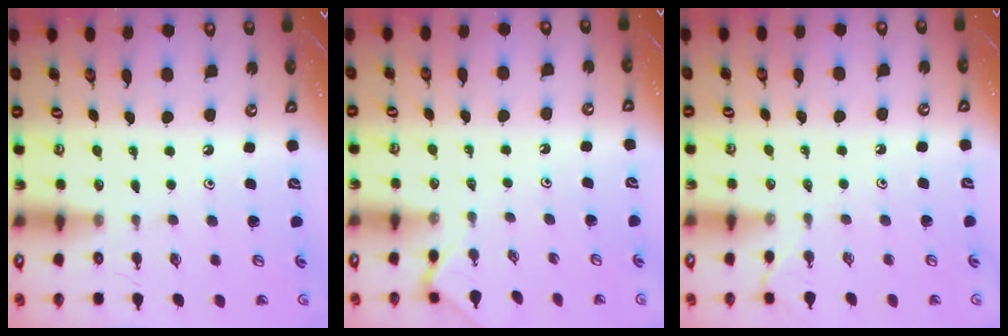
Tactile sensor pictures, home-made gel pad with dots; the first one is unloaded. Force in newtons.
{"total": 2.5, "press": 2.5, "slide": 0.4}
{"total": 2.4, "press": 2.4, "slide": 0.5}